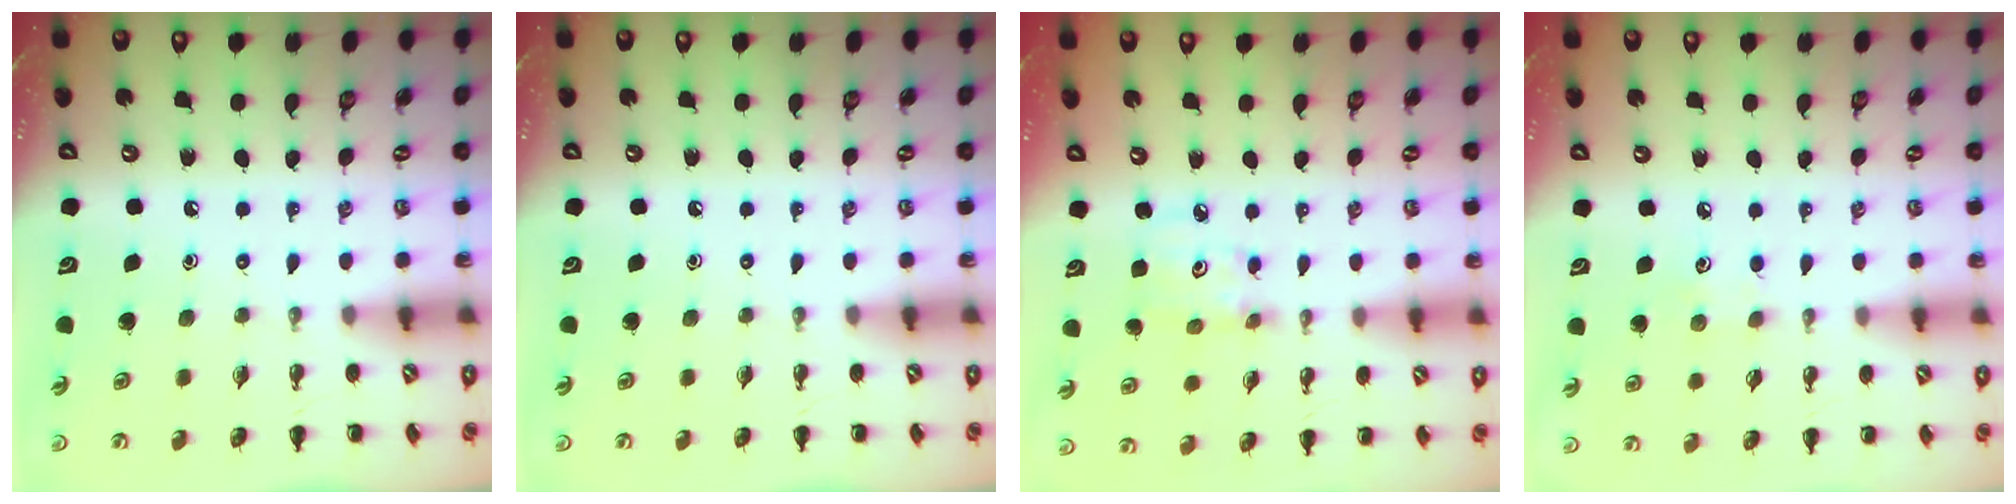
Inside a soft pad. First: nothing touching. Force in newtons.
{"total": 0.0}
{"total": 3.5, "press": 3.4, "slide": 0.5}
{"total": 4.9, "press": 4.7, "slide": 1.3}